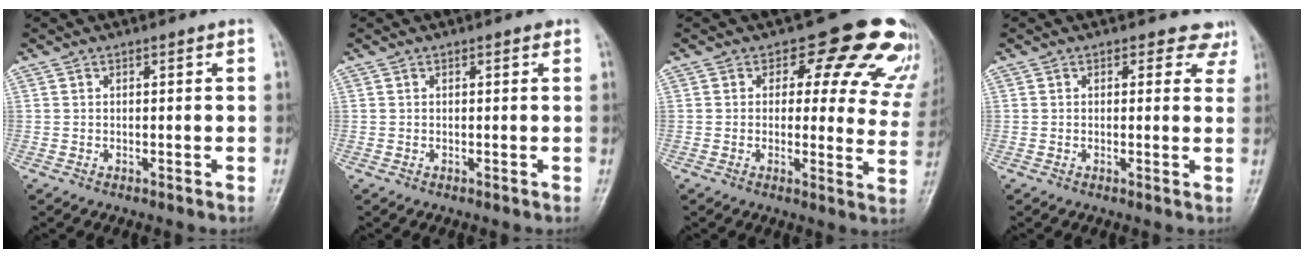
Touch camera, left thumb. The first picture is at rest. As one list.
[{"total": 0.7, "force": [0.4, 0.3, 0.4], "torque": [-0.006, -0.001, 0.001]}, {"total": 15.4, "force": [10.8, 7.7, 7.7], "torque": [-0.023, -0.055, 0.095]}, {"total": 4.1, "force": [3.2, 2.5, 0.4], "torque": [0.031, -0.016, 0.014]}]